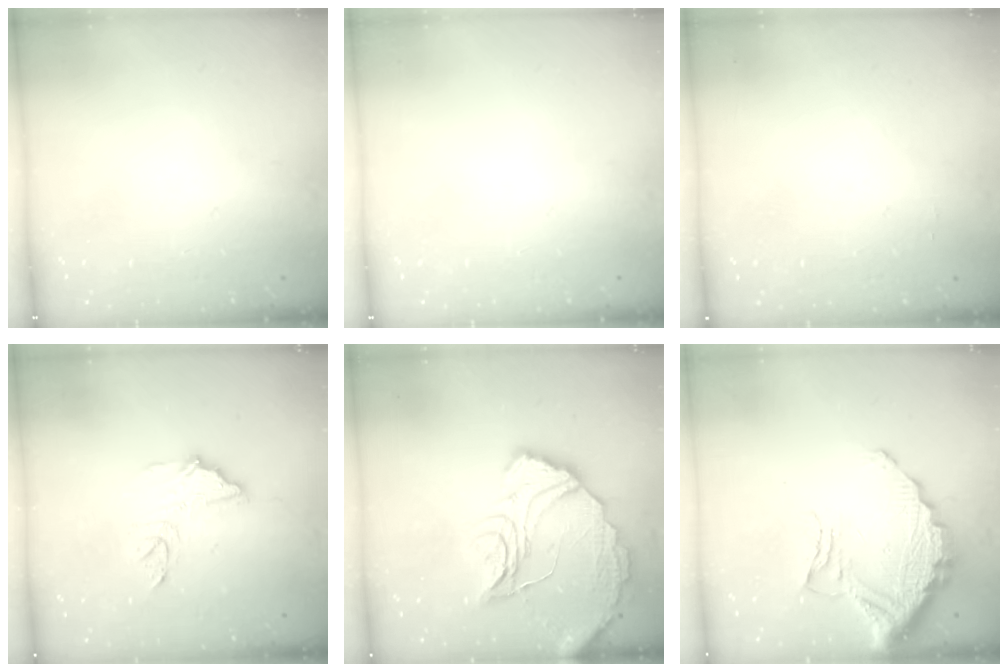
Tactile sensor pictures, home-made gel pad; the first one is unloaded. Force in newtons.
{"total": 0.0}
{"total": 5.9, "press": 5.9, "slide": 0.3}
{"total": 11.0, "press": 11.0, "slide": 0.9}
{"total": 21.9, "press": 21.8, "slide": 2.0}
{"total": 14.0, "press": 13.9, "slide": 0.9}